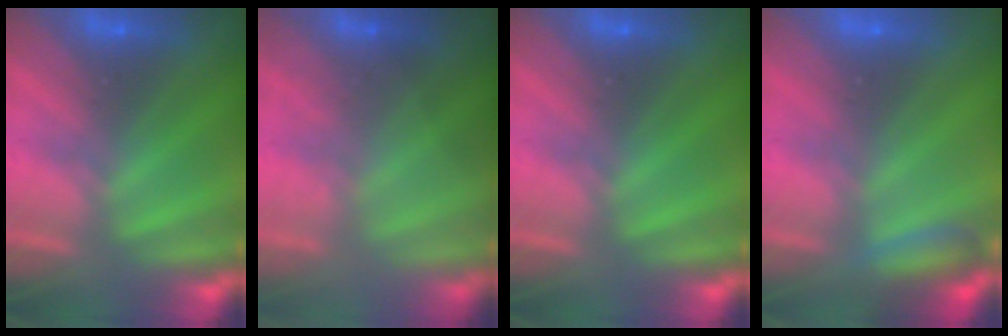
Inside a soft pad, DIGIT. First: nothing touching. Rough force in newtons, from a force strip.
{"total": 1.2}
{"total": 0.0}
{"total": 2.8}